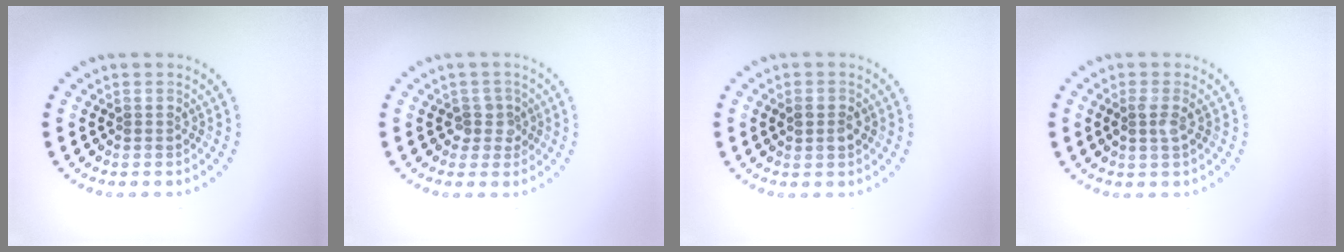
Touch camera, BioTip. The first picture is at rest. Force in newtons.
{"total": 1.7, "press": 1.2, "slide": 1.2}
{"total": 1.4, "press": 1.4, "slide": 0.2}
{"total": 1.1, "press": 1.0, "slide": 0.4}